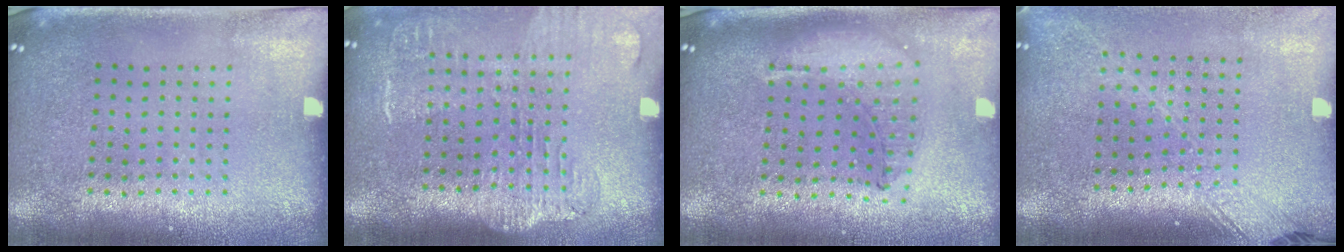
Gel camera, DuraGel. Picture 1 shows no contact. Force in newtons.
{"total": 1.9, "press": 1.6, "slide": 1.1}
{"total": 1.2, "press": 1.1, "slide": 0.3}
{"total": 1.8, "press": 1.4, "slide": 1.0}